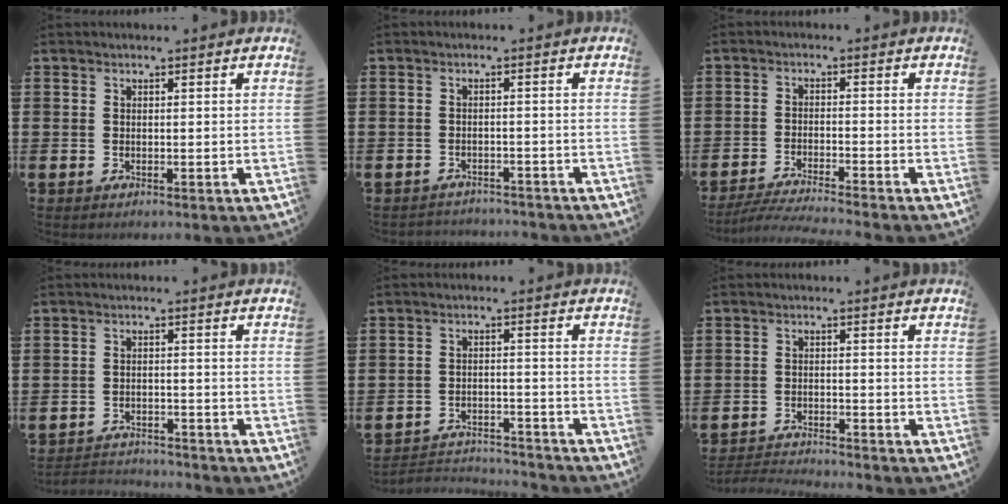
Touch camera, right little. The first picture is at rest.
{"total": 1.7, "force": [-1.7, 0.1, -0.2], "torque": [-0.001, 0.003, -0.038]}
{"total": 3.2, "force": [-3.0, -0.3, 1.2], "torque": [-0.017, -0.003, -0.058]}
{"total": 2.6, "force": [-2.5, 0.2, -0.3], "torque": [-0.004, 0.001, -0.057]}
{"total": 3.1, "force": [-3.1, 0.4, 0.1], "torque": [-0.009, 0.004, -0.067]}
{"total": 2.6, "force": [-2.6, -0.1, -0.1], "torque": [-0.003, 0.002, -0.056]}